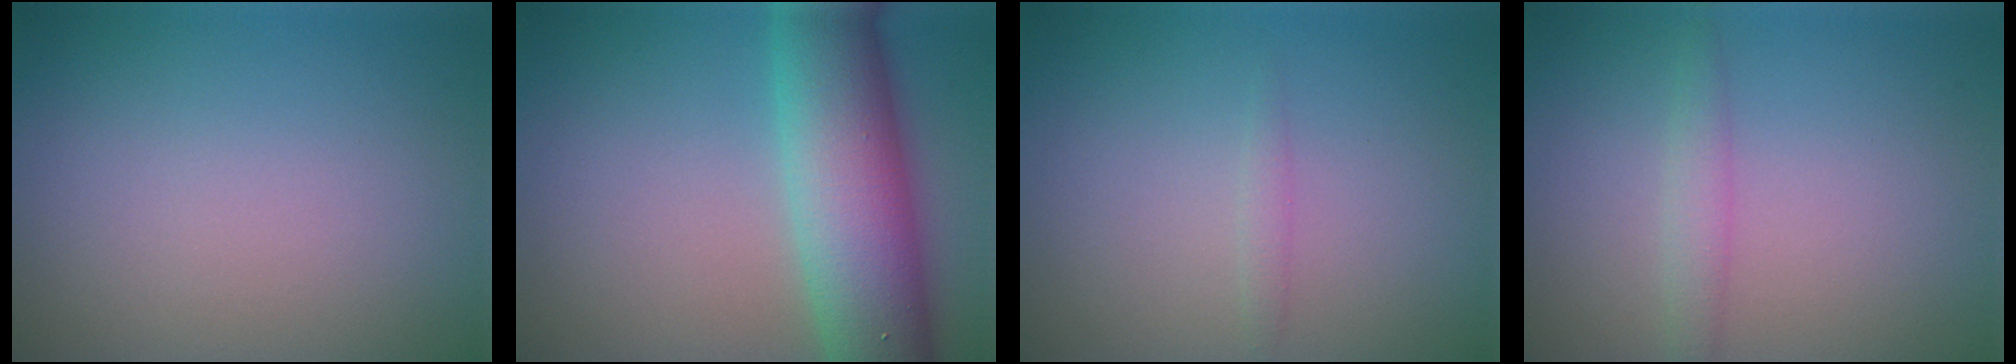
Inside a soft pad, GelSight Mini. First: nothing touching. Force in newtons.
{"total": 10.1, "press": 10.0, "slide": 0.5}
{"total": 0.7, "press": 0.7, "slide": 0.0}
{"total": 1.5, "press": 1.5, "slide": 0.0}